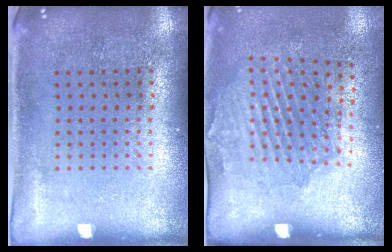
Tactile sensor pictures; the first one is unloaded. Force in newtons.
{"total": 1.8, "press": 1.3, "slide": 1.2}